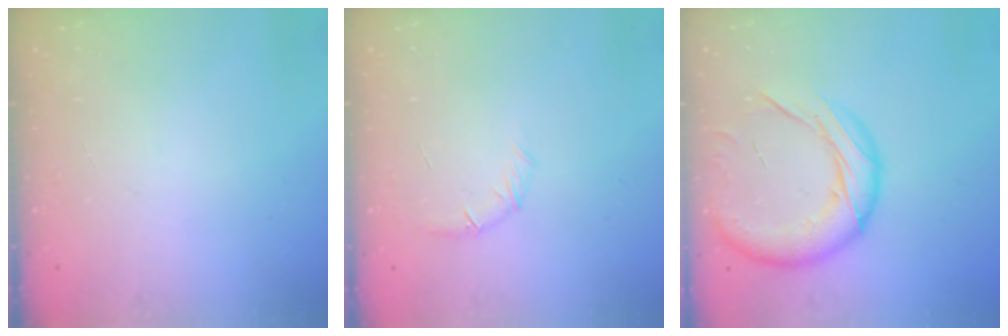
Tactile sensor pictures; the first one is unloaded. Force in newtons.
{"total": 6.3, "press": 6.1, "slide": 1.5}
{"total": 18.1, "press": 17.9, "slide": 2.8}